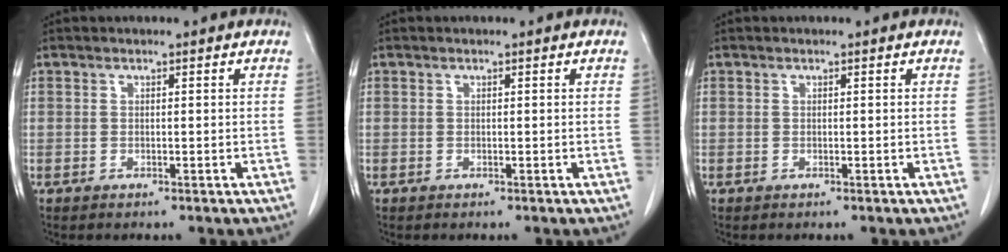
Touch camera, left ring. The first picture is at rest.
{"total": 0.0}
{"total": 0.0}